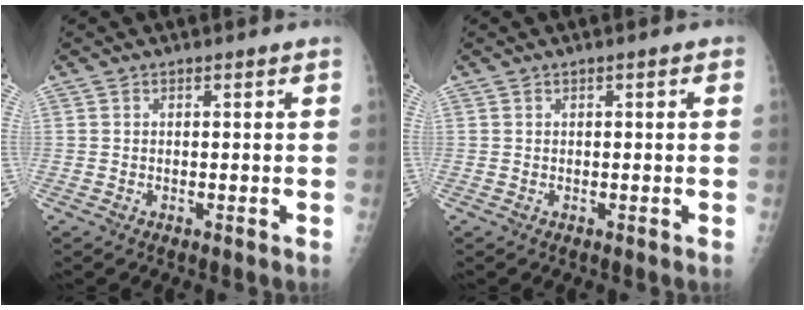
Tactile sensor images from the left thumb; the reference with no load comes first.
{"total": 0.6, "force": [0.3, 0.3, 0.5], "torque": [-0.006, 0.002, 0.000]}